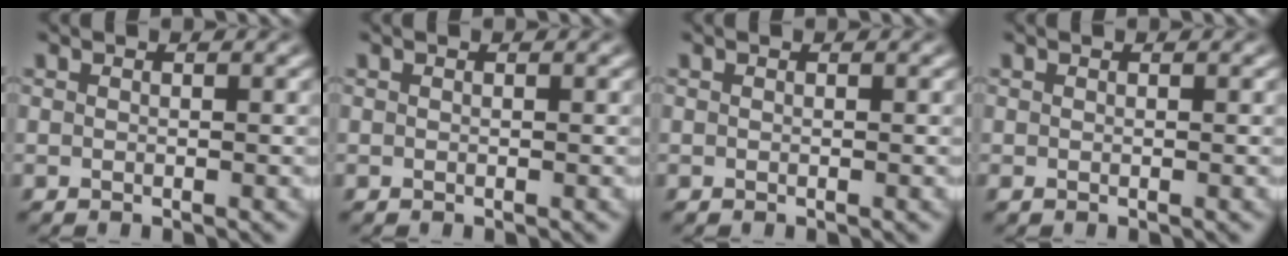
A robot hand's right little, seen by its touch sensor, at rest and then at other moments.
{"total": 0.0}
{"total": 0.0}
{"total": 0.5, "force": [-0.2, 0.4, 0.2], "torque": [-0.009, -0.007, -0.001]}